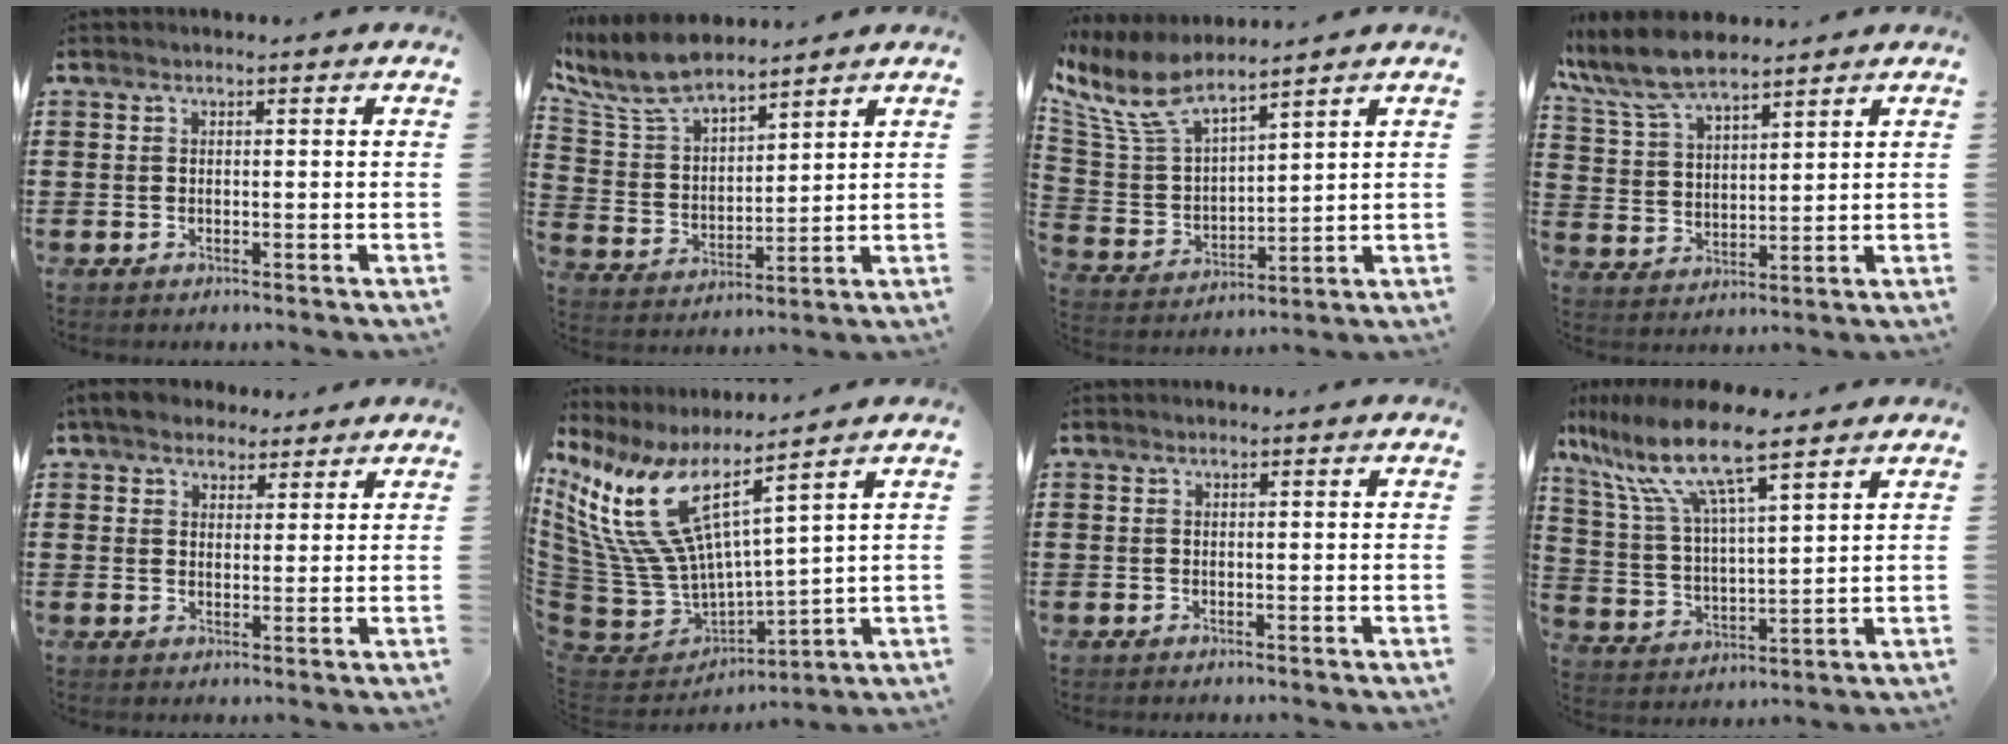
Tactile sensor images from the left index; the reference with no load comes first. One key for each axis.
{"total": 8.4, "fx": 7.4, "fy": 2.2, "fz": 3.4, "tx": -0.098, "ty": -0.029, "tz": 0.135}
{"total": 9.7, "fx": 7.7, "fy": 2.9, "fz": 5.1, "tx": -0.143, "ty": -0.036, "tz": 0.135}
{"total": 8.2, "fx": 7.0, "fy": 2.0, "fz": 3.6, "tx": -0.097, "ty": -0.016, "tz": 0.130}
{"total": 4.4, "fx": 3.6, "fy": 2.3, "fz": 1.0, "tx": -0.035, "ty": 0.008, "tz": 0.069}
{"total": 13.1, "fx": 7.0, "fy": 5.0, "fz": 9.9, "tx": -0.260, "ty": -0.056, "tz": 0.116}
{"total": 0.0}
{"total": 11.3, "fx": 8.4, "fy": 1.8, "fz": 7.4, "tx": -0.173, "ty": -0.033, "tz": 0.143}